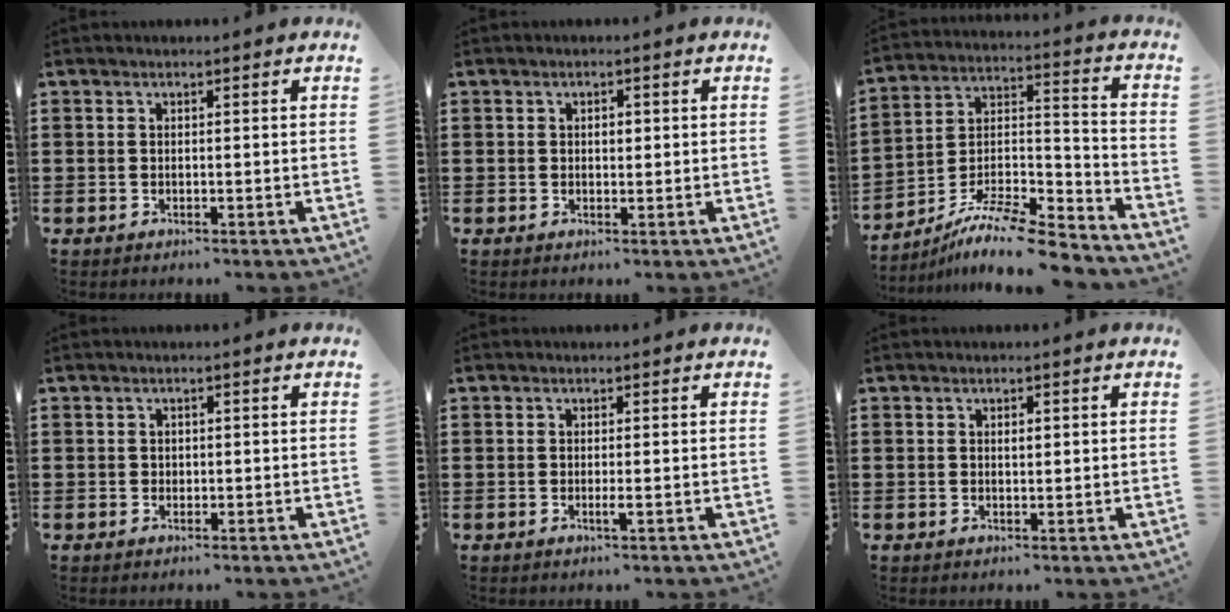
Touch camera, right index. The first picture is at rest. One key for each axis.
{"total": 1.4, "fx": 0.2, "fy": 0.7, "fz": 1.1, "tx": -0.023, "ty": 0.006, "tz": 0.002}
{"total": 10.3, "fx": -9.0, "fy": 1.9, "fz": 4.8, "tx": -0.079, "ty": 0.020, "tz": -0.175}
{"total": 0.6, "fx": 0.1, "fy": 0.6, "fz": 0.2, "tx": -0.005, "ty": 0.003, "tz": 0.002}
{"total": 1.1, "fx": -0.3, "fy": 0.0, "fz": 1.1, "tx": -0.020, "ty": -0.005, "tz": -0.005}
{"total": 0.9, "fx": 0.3, "fy": 0.4, "fz": 0.8, "tx": -0.015, "ty": 0.002, "tz": 0.004}